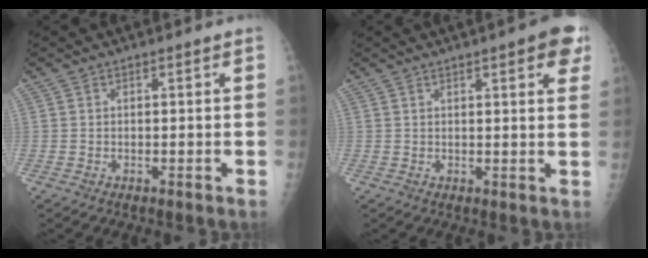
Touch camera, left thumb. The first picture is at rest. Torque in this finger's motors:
{"motor_torque": [0.02, 0.23, -0.18, -0.35, 0.03]}